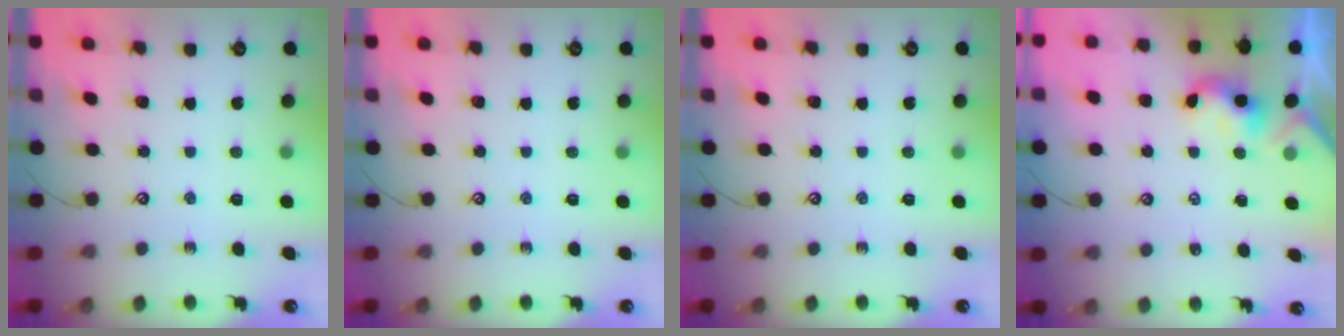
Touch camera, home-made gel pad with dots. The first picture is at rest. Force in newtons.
{"total": 0.0}
{"total": 0.0}
{"total": 2.4, "press": 2.4, "slide": 0.2}